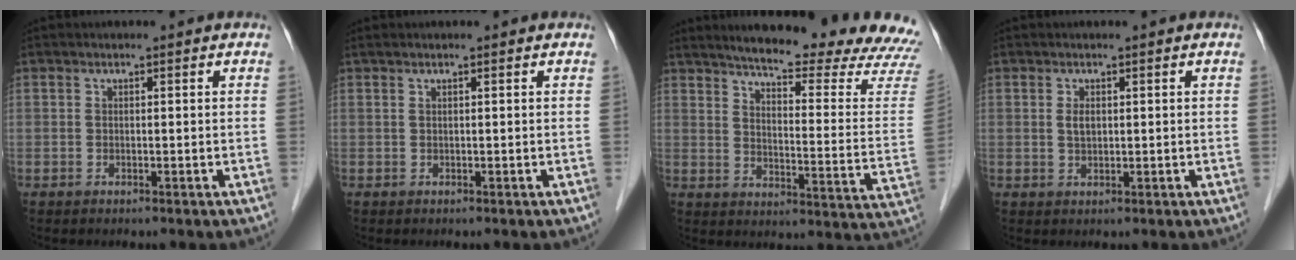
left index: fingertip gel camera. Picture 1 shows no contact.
{"total": 0.6, "force": [0.4, -0.1, 0.4], "torque": [-0.017, 0.013, 0.010]}
{"total": 23.6, "force": [21.2, 1.0, 10.3], "torque": [-0.145, -0.086, 0.254]}
{"total": 1.4, "force": [0.4, 0.8, 1.1], "torque": [-0.021, 0.000, 0.010]}